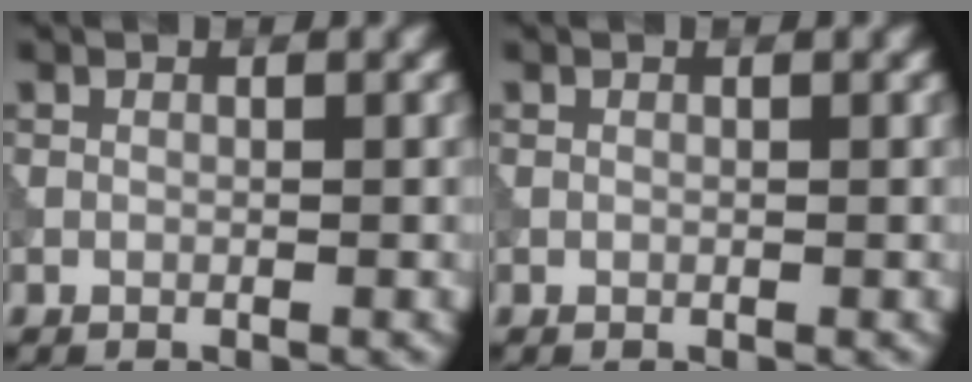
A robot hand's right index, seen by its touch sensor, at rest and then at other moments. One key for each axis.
{"total": 0.0}